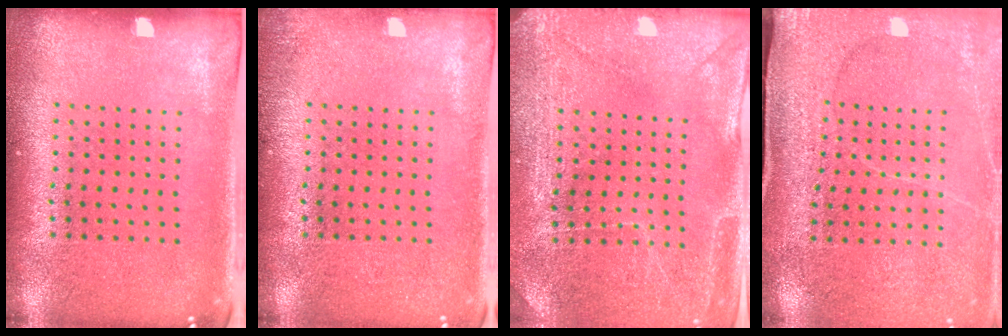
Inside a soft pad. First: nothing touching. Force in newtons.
{"total": 1.0, "press": 1.0, "slide": 0.3}
{"total": 2.9, "press": 2.8, "slide": 0.3}
{"total": 3.0, "press": 3.0, "slide": 0.2}